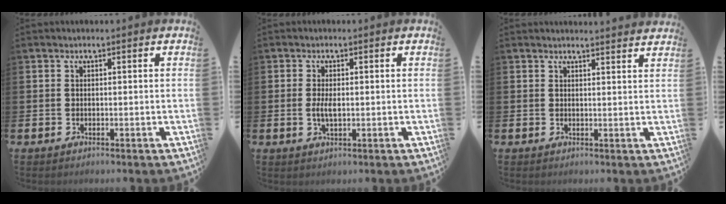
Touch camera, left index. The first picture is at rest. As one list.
[{"total": 2.5, "force": [-0.1, 1.1, 2.2], "torque": [-0.040, 0.002, -0.003]}, {"total": 2.0, "force": [2.0, -0.2, -0.3], "torque": [0.013, -0.017, 0.034]}]